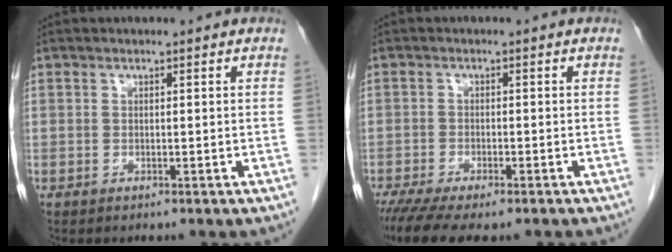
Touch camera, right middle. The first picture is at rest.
{"total": 9.5, "force": [-7.4, 2.2, 5.4], "torque": [-0.083, -0.013, -0.113]}